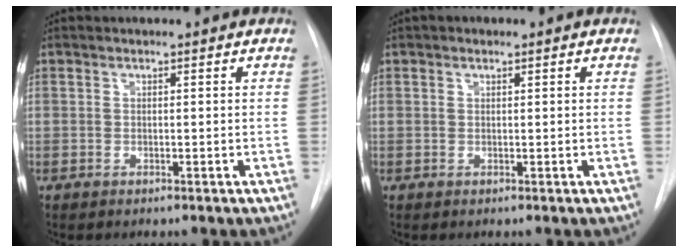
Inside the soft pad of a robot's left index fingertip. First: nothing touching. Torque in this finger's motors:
{"motor_torque": [-0.14, -0.71, -0.43, 0.03]}